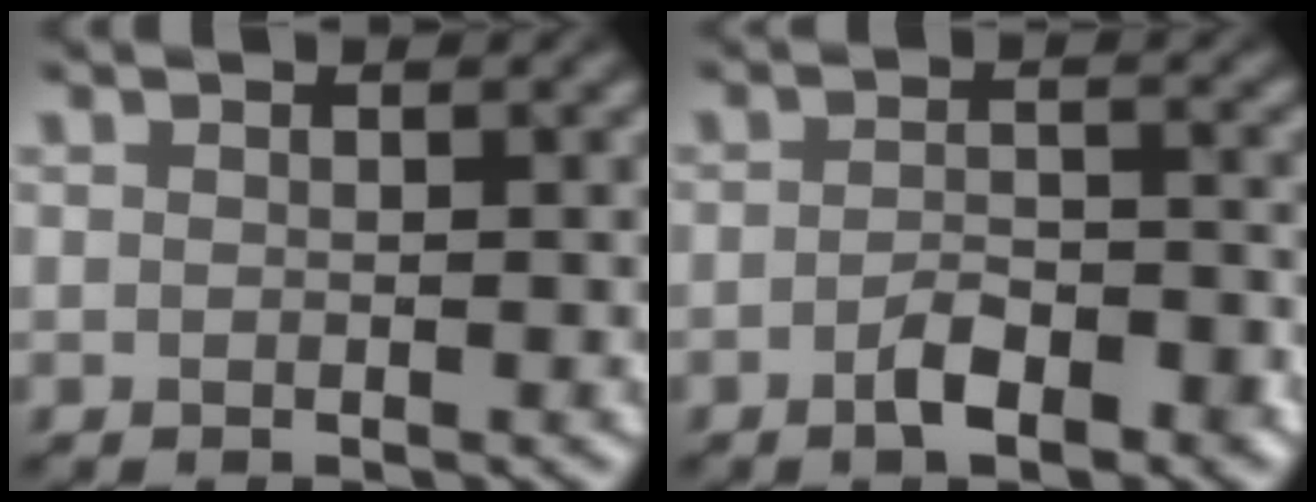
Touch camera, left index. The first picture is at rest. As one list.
[{"total": 3.7, "force": [-2.0, 1.5, 2.7], "torque": [-0.044, 0.002, -0.035]}]